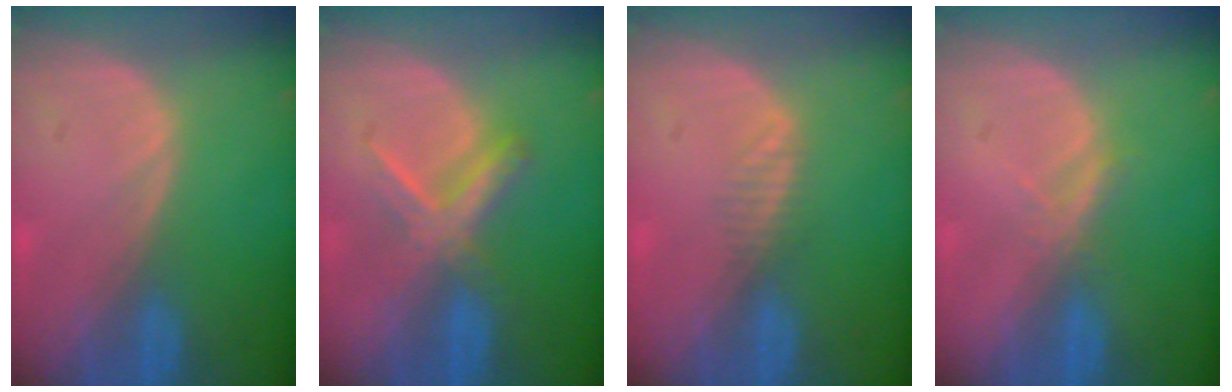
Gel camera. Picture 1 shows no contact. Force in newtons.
{"total": 5.5, "press": 5.4, "slide": 1.1}
{"total": 1.7, "press": 1.4, "slide": 1.0}
{"total": 1.8, "press": 1.6, "slide": 0.7}